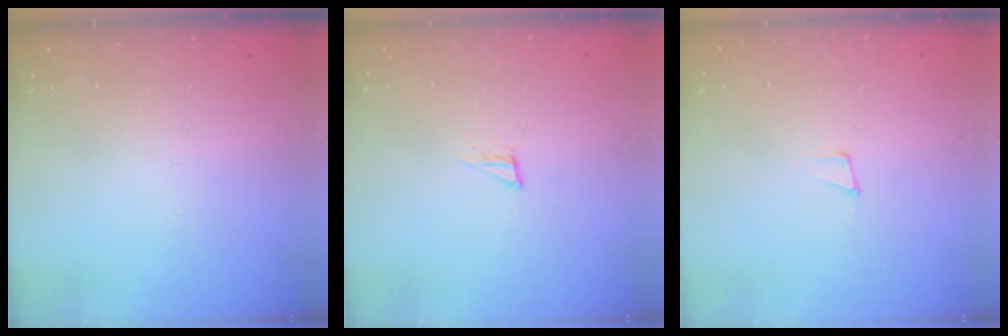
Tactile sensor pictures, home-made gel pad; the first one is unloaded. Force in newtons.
{"total": 3.4, "press": 3.4, "slide": 0.3}
{"total": 4.3, "press": 4.2, "slide": 1.0}